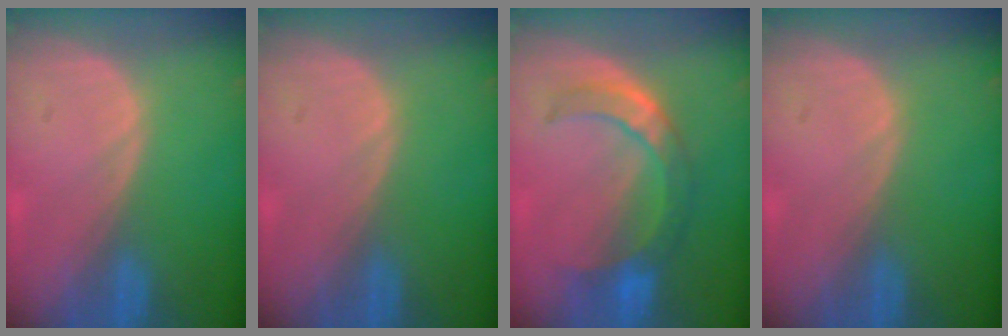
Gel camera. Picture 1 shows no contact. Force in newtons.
{"total": 0.0}
{"total": 7.0, "press": 6.8, "slide": 1.4}
{"total": 0.0}